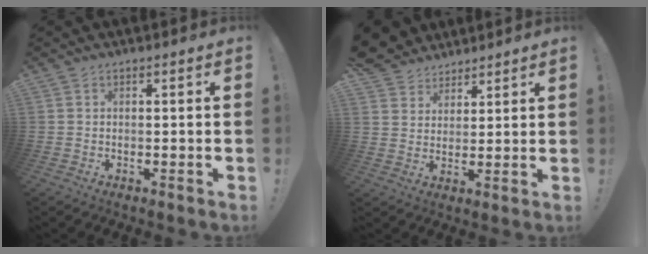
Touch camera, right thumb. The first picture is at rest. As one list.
[{"total": 6.9, "force": [5.2, 4.5, 0.5], "torque": [-0.015, -0.040, 0.104]}]